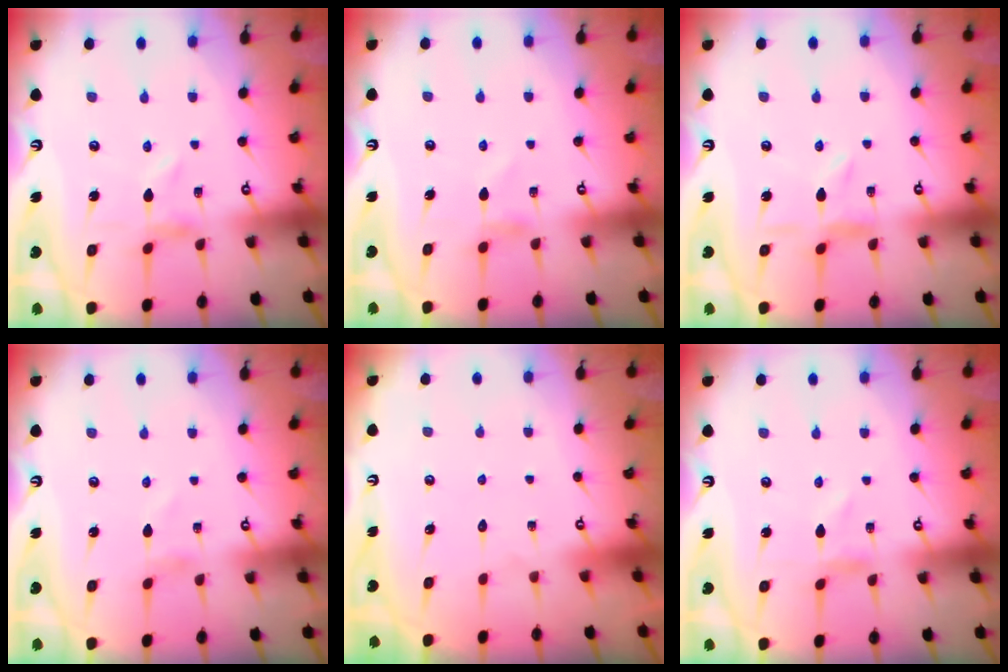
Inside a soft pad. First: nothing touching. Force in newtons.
{"total": 2.8, "press": 2.8, "slide": 0.3}
{"total": 2.1, "press": 2.1, "slide": 0.3}
{"total": 1.4, "press": 1.4, "slide": 0.1}
{"total": 1.8, "press": 1.7, "slide": 0.1}
{"total": 1.2, "press": 1.2, "slide": 0.2}